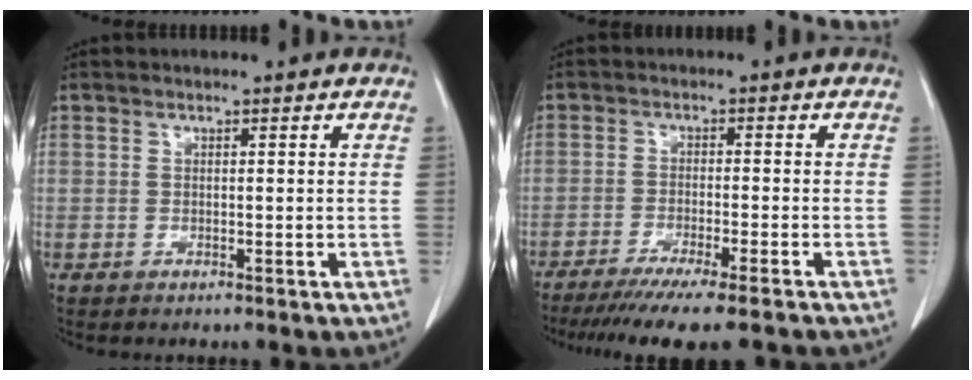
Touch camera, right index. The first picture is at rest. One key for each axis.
{"total": 12.9, "fx": -10.8, "fy": 0.3, "fz": 7.1, "tx": -0.093, "ty": -0.034, "tz": -0.163}